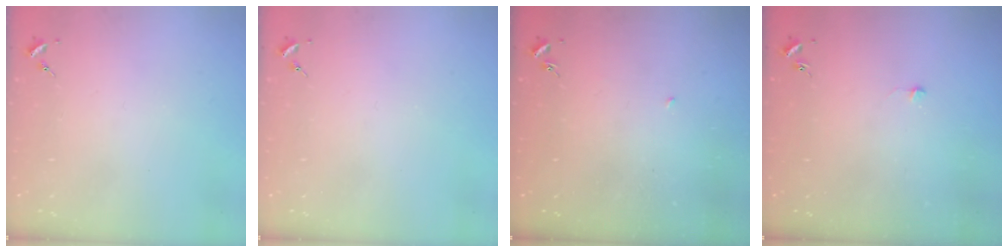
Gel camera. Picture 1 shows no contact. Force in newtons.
{"total": 0.0}
{"total": 2.3, "press": 2.3, "slide": 0.1}
{"total": 4.3, "press": 4.3, "slide": 0.3}